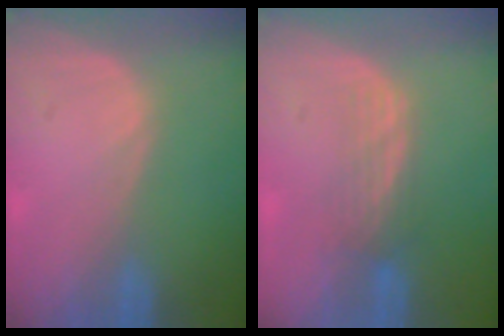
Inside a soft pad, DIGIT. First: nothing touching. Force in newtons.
{"total": 3.2, "press": 2.6, "slide": 1.9}